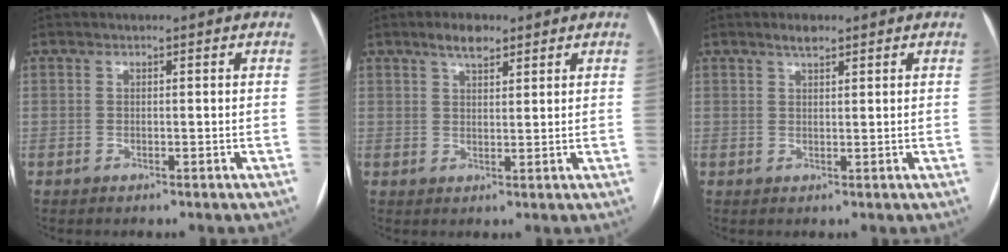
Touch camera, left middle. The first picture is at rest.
{"total": 3.6, "force": [2.6, 1.4, 2.1], "torque": [-0.039, 0.008, 0.044]}
{"total": 1.9, "force": [1.5, 0.6, 1.1], "torque": [-0.022, 0.004, 0.027]}